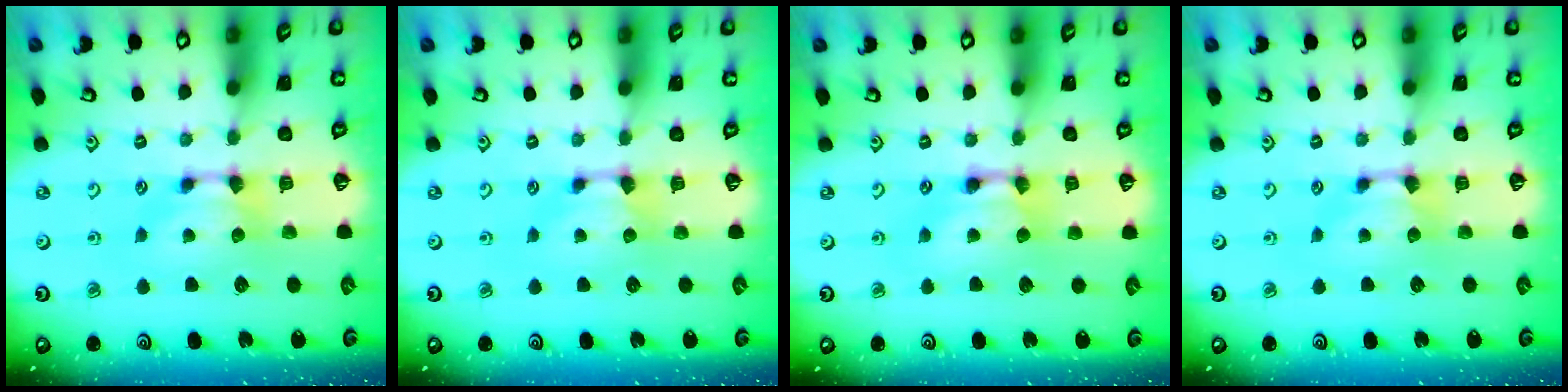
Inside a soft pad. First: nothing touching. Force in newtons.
{"total": 0.0}
{"total": 2.2, "press": 2.2, "slide": 0.1}
{"total": 0.0}